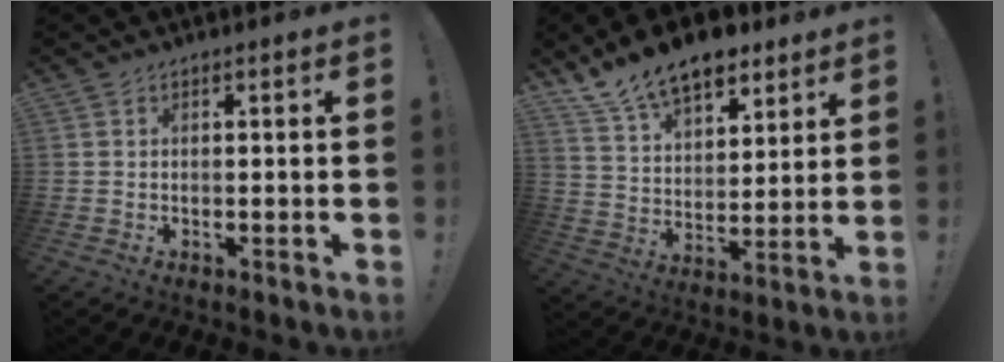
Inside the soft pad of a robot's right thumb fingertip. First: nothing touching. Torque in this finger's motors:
{"motor_torque": [1.34, 2.53, 0.21, 0.21, 0.09]}